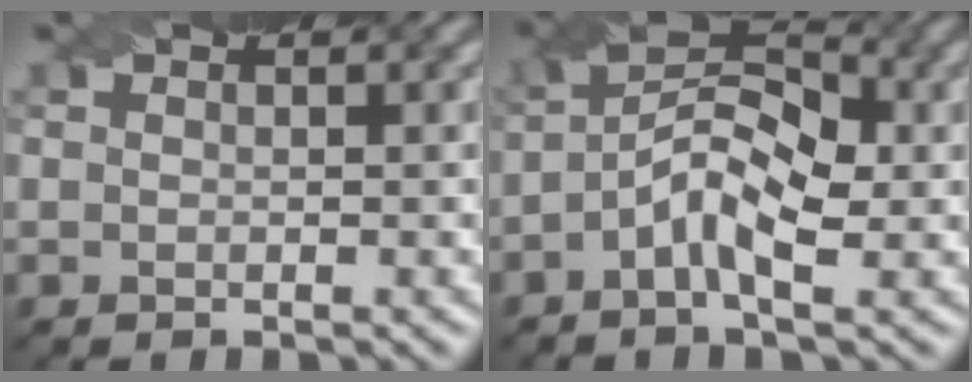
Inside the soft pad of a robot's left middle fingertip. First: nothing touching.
{"total": 6.0, "force": [-1.1, 2.7, 5.3], "torque": [-0.101, 0.016, -0.027]}